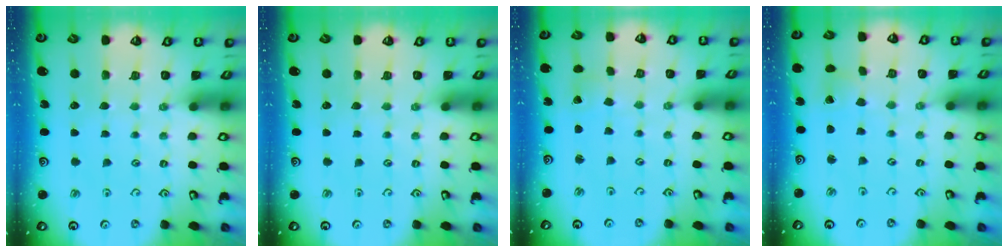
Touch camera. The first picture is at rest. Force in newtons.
{"total": 0.0}
{"total": 0.5, "press": 0.5, "slide": 0.1}
{"total": 1.0, "press": 1.0, "slide": 0.0}